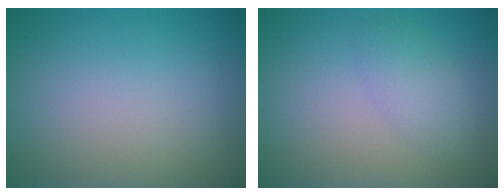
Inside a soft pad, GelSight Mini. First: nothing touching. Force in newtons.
{"total": 2.1, "press": 2.1, "slide": 0.1}